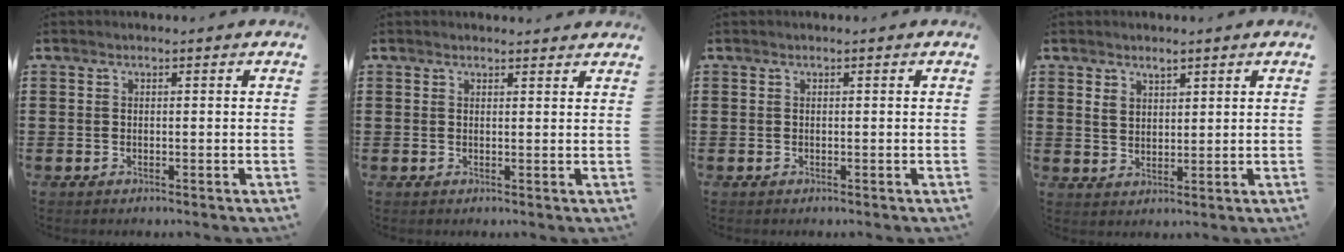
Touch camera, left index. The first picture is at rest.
{"total": 1.6, "force": [1.6, 0.3, 0.2], "torque": [-0.007, 0.002, 0.031]}
{"total": 0.0}
{"total": 2.5, "force": [1.9, 1.4, 0.7], "torque": [-0.012, 0.002, 0.035]}